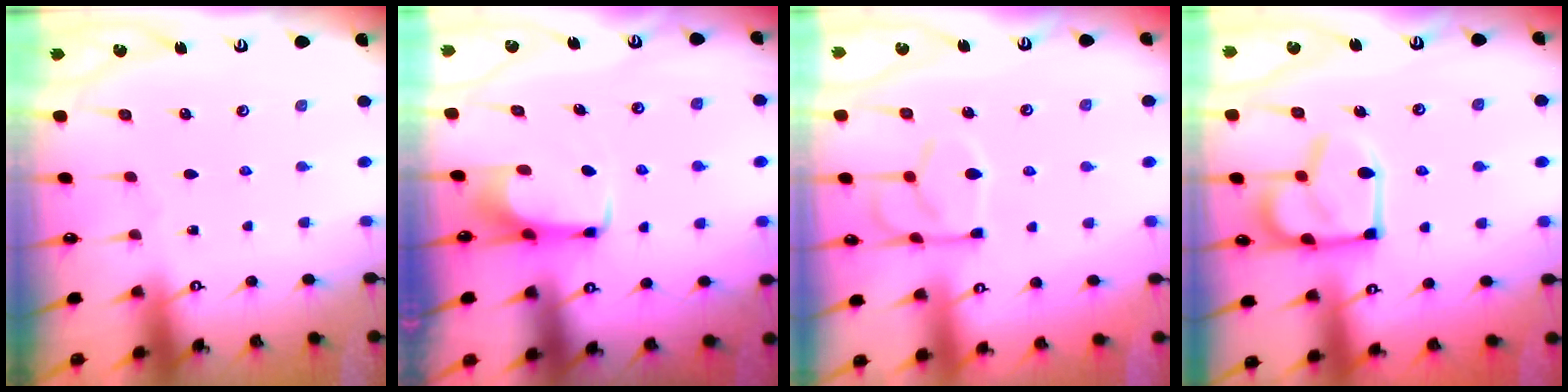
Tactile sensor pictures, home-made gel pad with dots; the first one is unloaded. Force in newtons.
{"total": 3.8, "press": 3.8, "slide": 0.3}
{"total": 8.4, "press": 8.4, "slide": 0.8}
{"total": 16.2, "press": 16.1, "slide": 1.7}